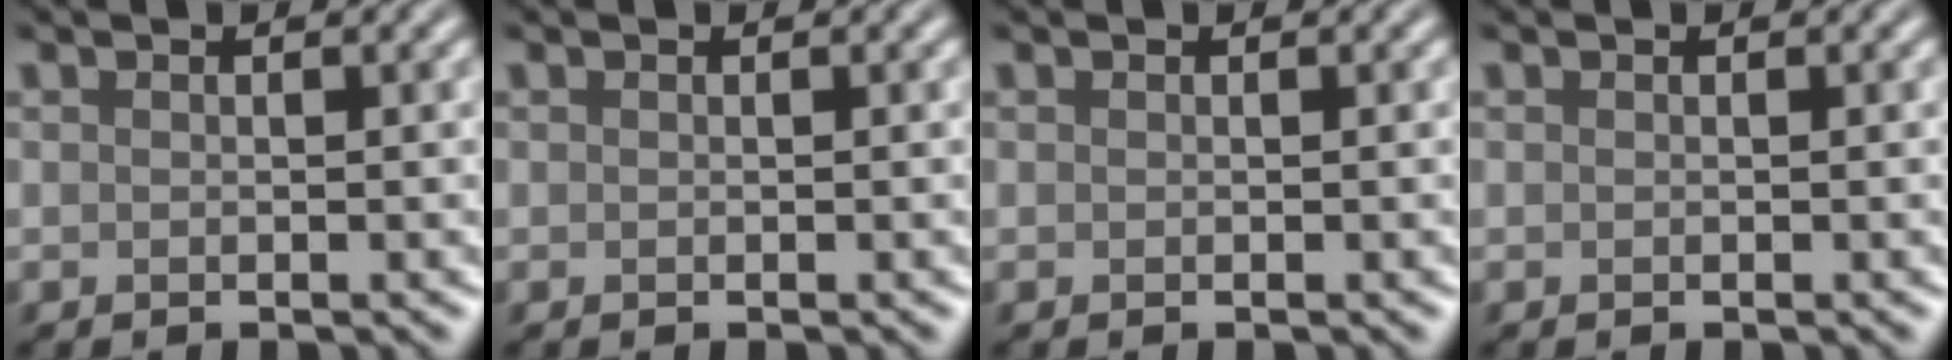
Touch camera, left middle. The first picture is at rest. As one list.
[{"total": 0.0}, {"total": 0.0}, {"total": 0.0}]